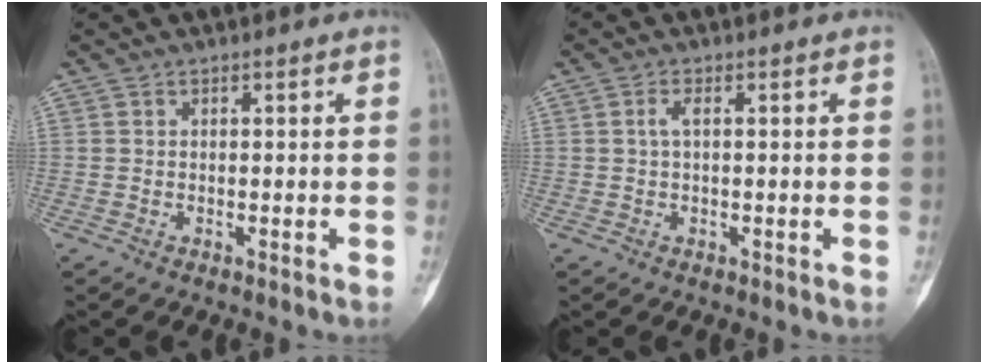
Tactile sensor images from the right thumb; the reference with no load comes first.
{"total": 1.6, "force": [0.3, 0.6, 1.5], "torque": [-0.038, 0.003, 0.006]}